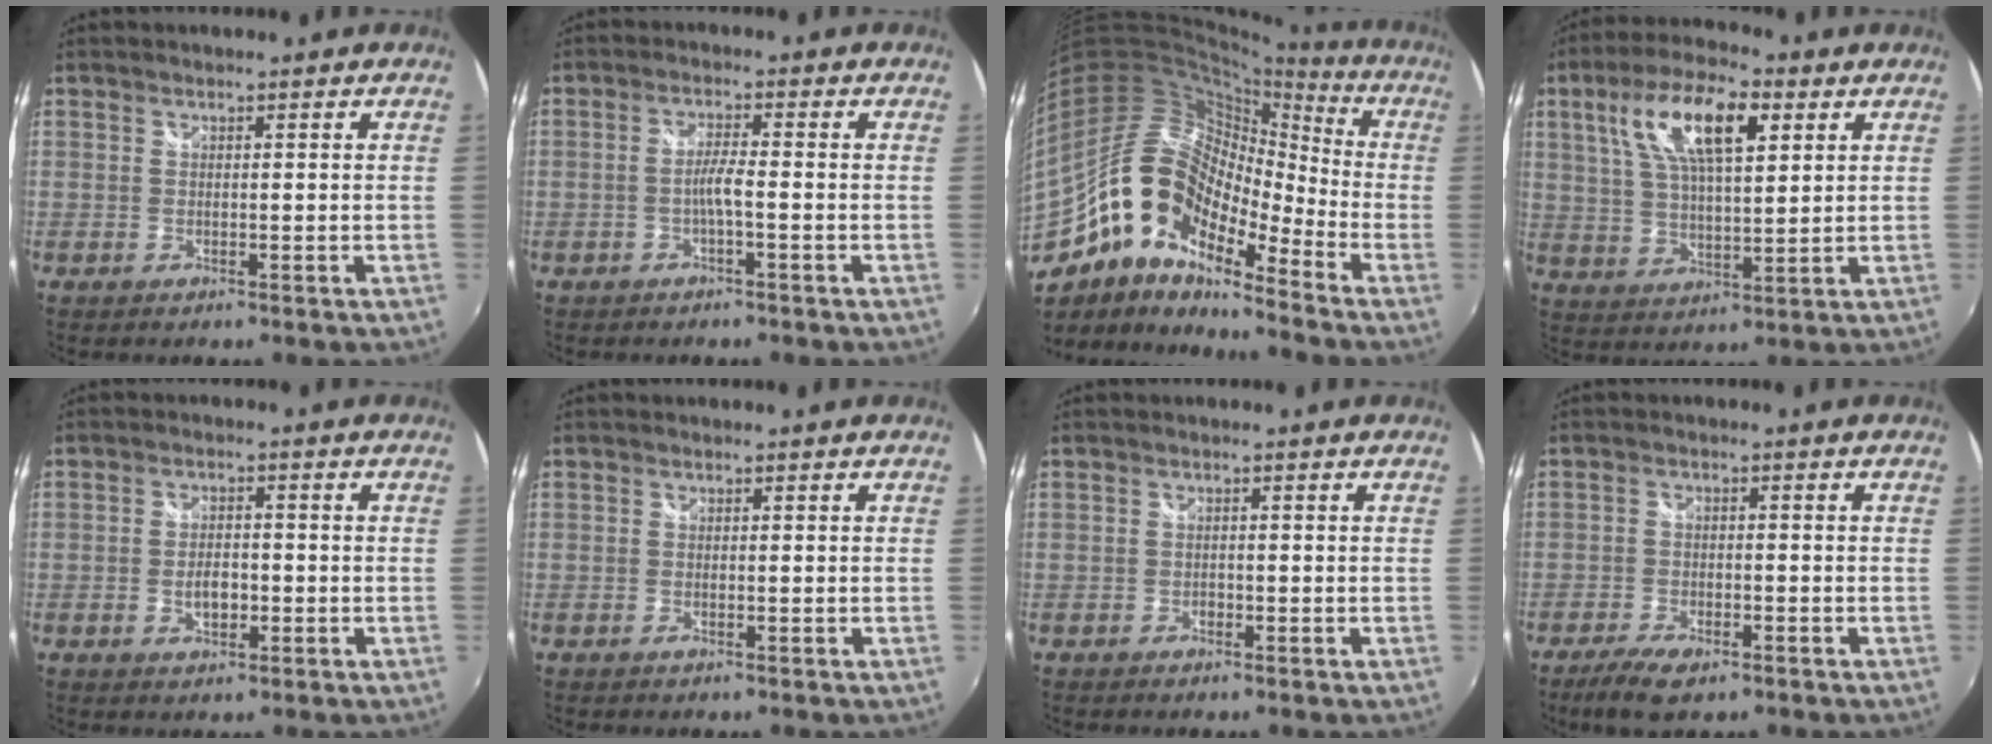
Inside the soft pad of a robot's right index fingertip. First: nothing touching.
{"total": 2.8, "force": [-1.2, -0.2, 2.5], "torque": [-0.050, 0.004, -0.022]}
{"total": 18.7, "force": [-10.6, 8.5, 12.9], "torque": [-0.228, -0.008, -0.215]}
{"total": 13.9, "force": [5.6, 5.0, 11.6], "torque": [-0.217, 0.023, 0.102]}
{"total": 4.0, "force": [-1.1, 2.3, 3.1], "torque": [-0.057, 0.000, -0.017]}
{"total": 0.0}
{"total": 0.8, "force": [-0.5, 0.6, 0.1], "torque": [-0.003, -0.002, -0.007]}
{"total": 7.0, "force": [-4.9, 2.5, 4.3], "torque": [-0.105, -0.016, -0.086]}